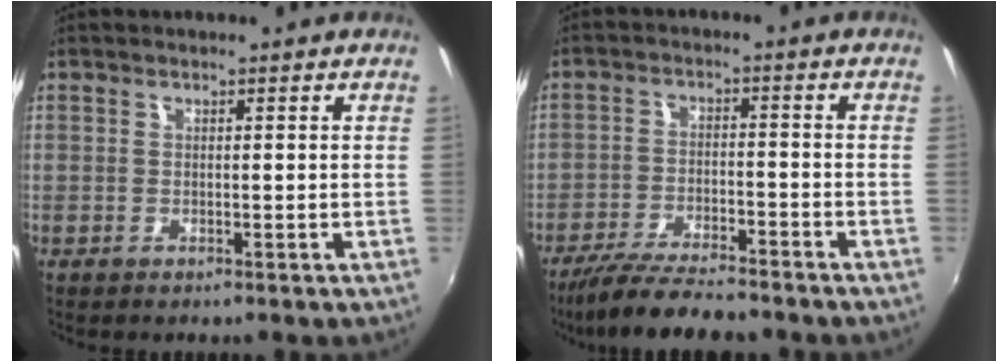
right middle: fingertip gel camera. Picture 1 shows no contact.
{"total": 11.4, "force": [-9.9, 2.0, 5.2], "torque": [-0.120, -0.020, -0.170]}